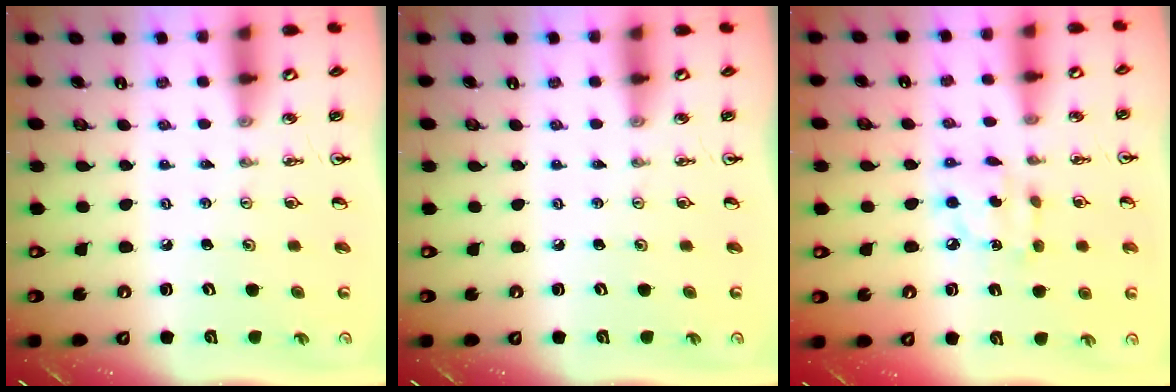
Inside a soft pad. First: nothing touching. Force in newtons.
{"total": 0.0}
{"total": 6.5, "press": 6.5, "slide": 0.3}